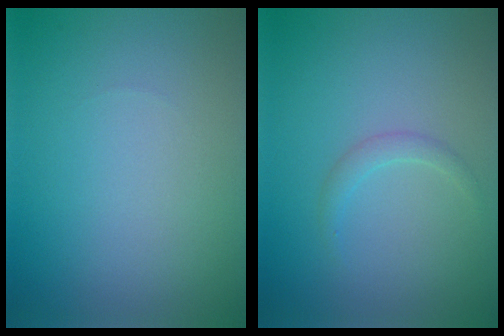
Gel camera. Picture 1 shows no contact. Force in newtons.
{"total": 1.1, "press": 1.1, "slide": 0.2}